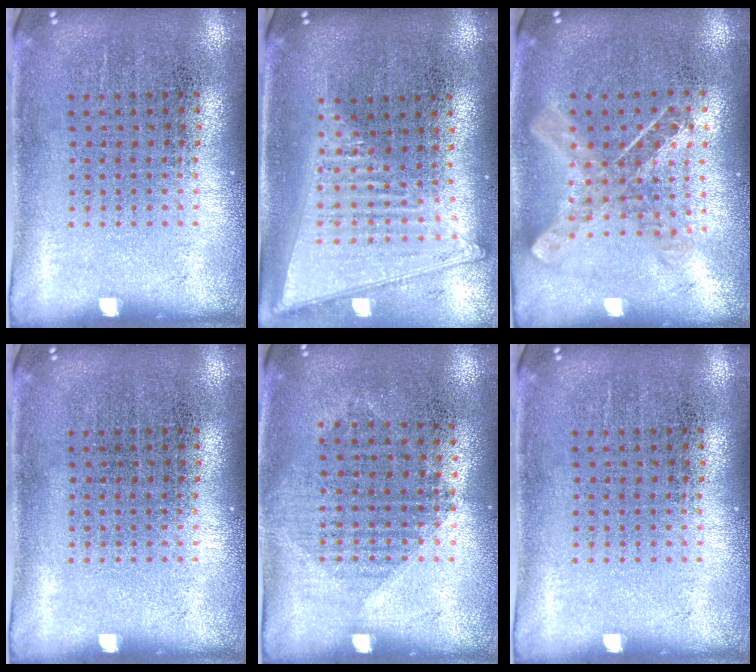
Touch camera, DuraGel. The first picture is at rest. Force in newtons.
{"total": 1.8, "press": 1.6, "slide": 0.7}
{"total": 0.9, "press": 0.8, "slide": 0.2}
{"total": 0.0}
{"total": 0.9, "press": 0.9, "slide": 0.4}
{"total": 0.0}